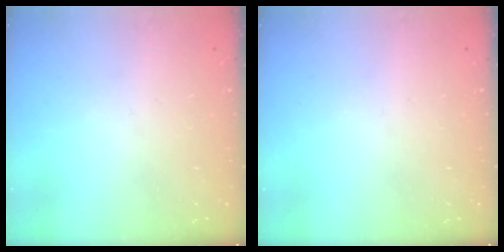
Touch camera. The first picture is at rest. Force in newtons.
{"total": 0.0}